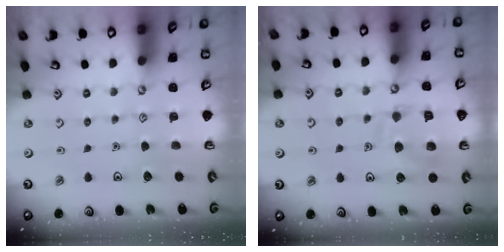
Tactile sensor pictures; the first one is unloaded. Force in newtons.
{"total": 11.6, "press": 11.5, "slide": 1.3}